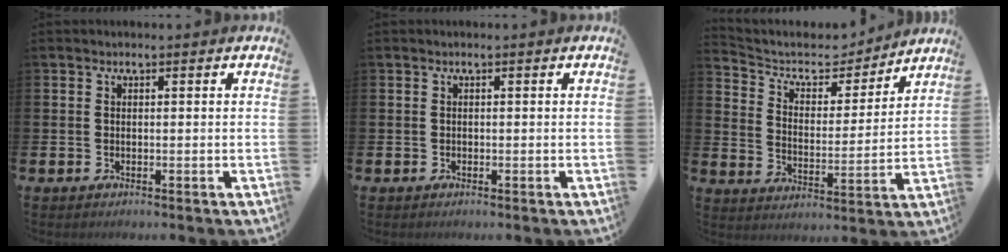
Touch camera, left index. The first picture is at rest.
{"total": 0.0}
{"total": 6.6, "force": [5.8, 2.8, 1.3], "torque": [-0.057, -0.045, 0.094]}